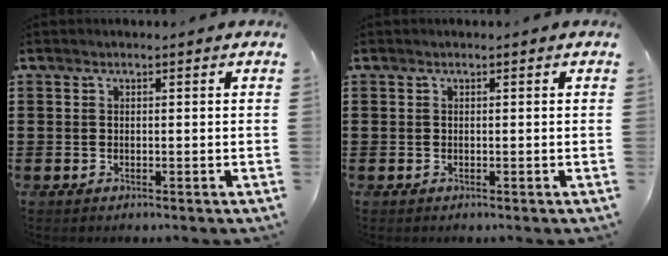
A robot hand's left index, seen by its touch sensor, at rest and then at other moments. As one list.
[{"total": 0.0}]